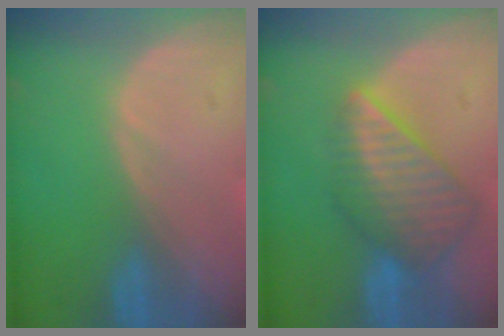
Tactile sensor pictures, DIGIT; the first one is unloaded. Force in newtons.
{"total": 8.7, "press": 7.6, "slide": 4.3}